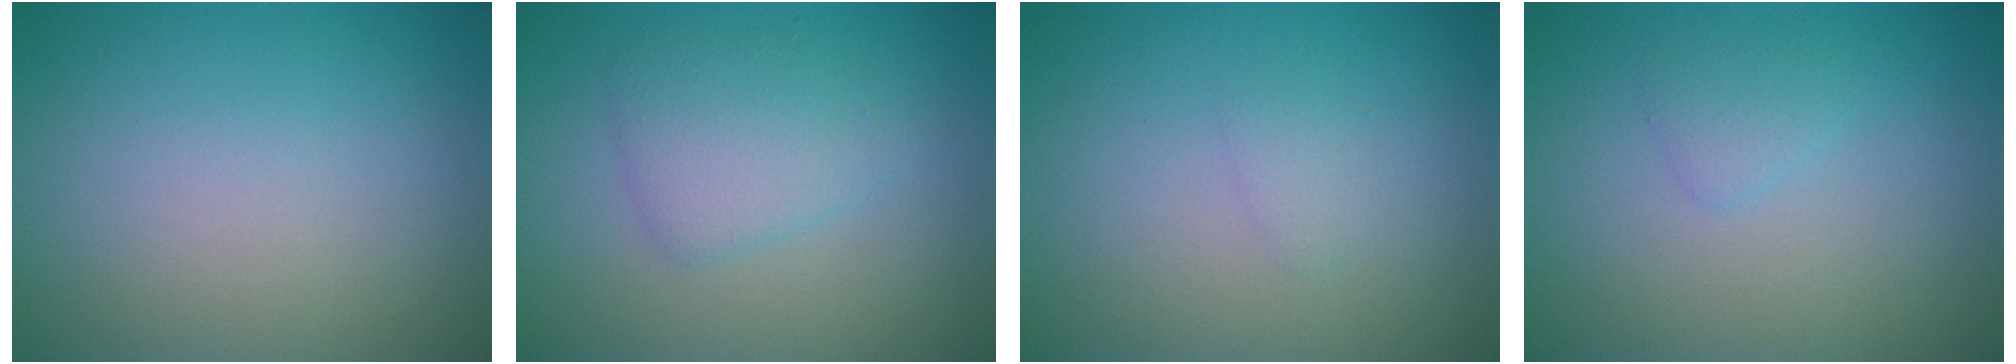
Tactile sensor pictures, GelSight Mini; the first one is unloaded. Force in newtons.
{"total": 2.7, "press": 2.7, "slide": 0.1}
{"total": 0.8, "press": 0.8, "slide": 0.1}
{"total": 1.0, "press": 1.0, "slide": 0.1}